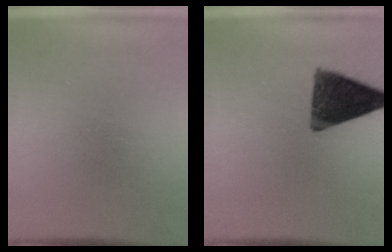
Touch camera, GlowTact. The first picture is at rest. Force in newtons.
{"total": 12.8}